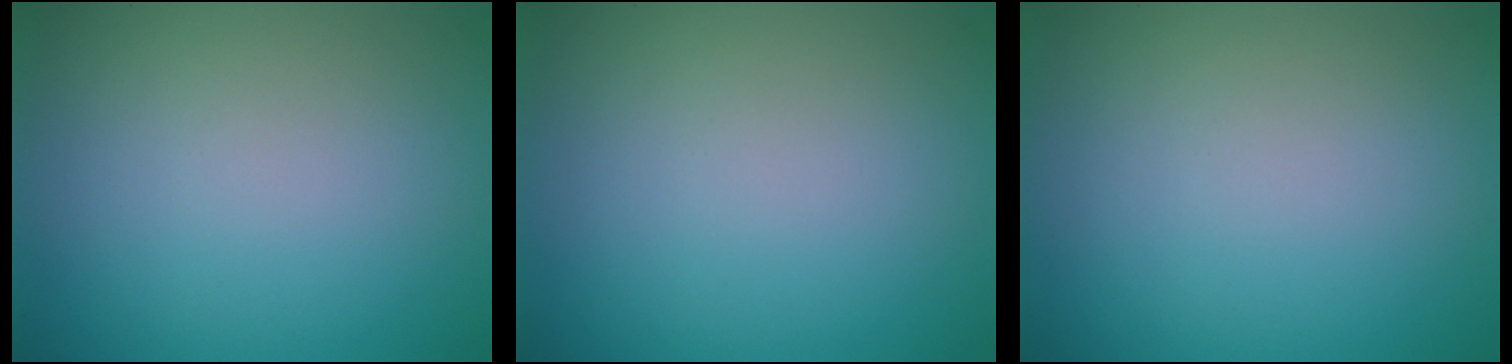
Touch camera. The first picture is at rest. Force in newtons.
{"total": 0.0}
{"total": 0.0}